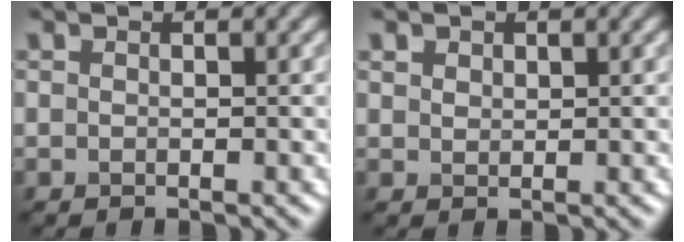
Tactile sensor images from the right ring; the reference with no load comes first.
{"total": 1.1, "force": [0.8, 0.7, 0.3], "torque": [-0.005, 0.000, 0.014]}